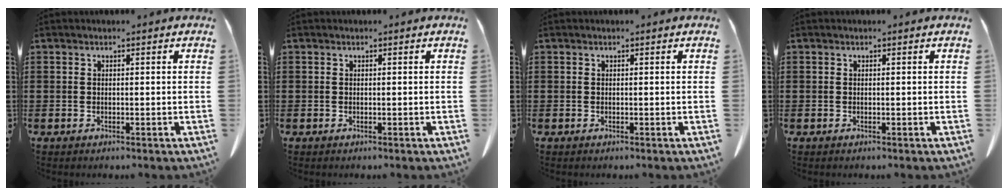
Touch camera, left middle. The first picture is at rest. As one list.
[{"total": 0.0}, {"total": 0.0}, {"total": 0.0}]